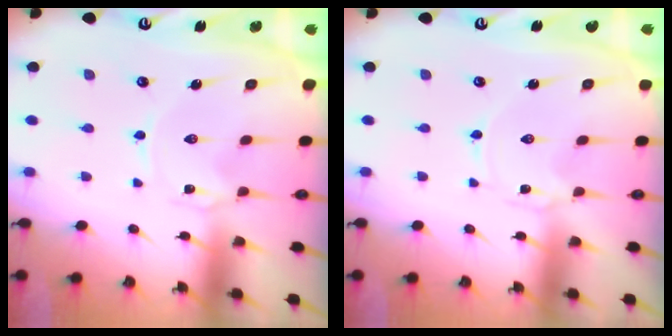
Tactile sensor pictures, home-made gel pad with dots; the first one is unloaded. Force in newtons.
{"total": 0.0}